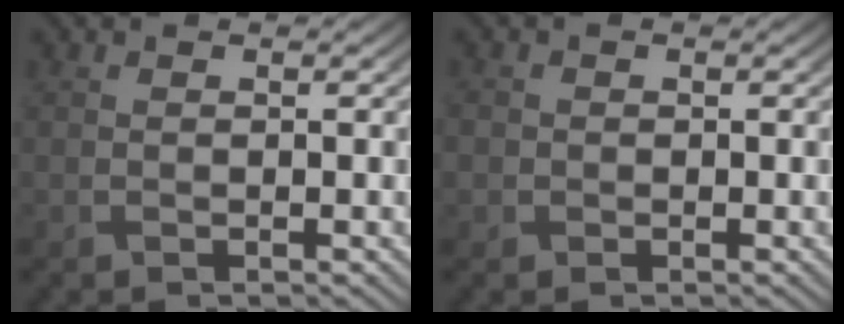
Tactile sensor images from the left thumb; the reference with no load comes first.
{"total": 1.5, "force": [-0.2, 1.4, 0.2], "torque": [0.000, -0.004, -0.008]}